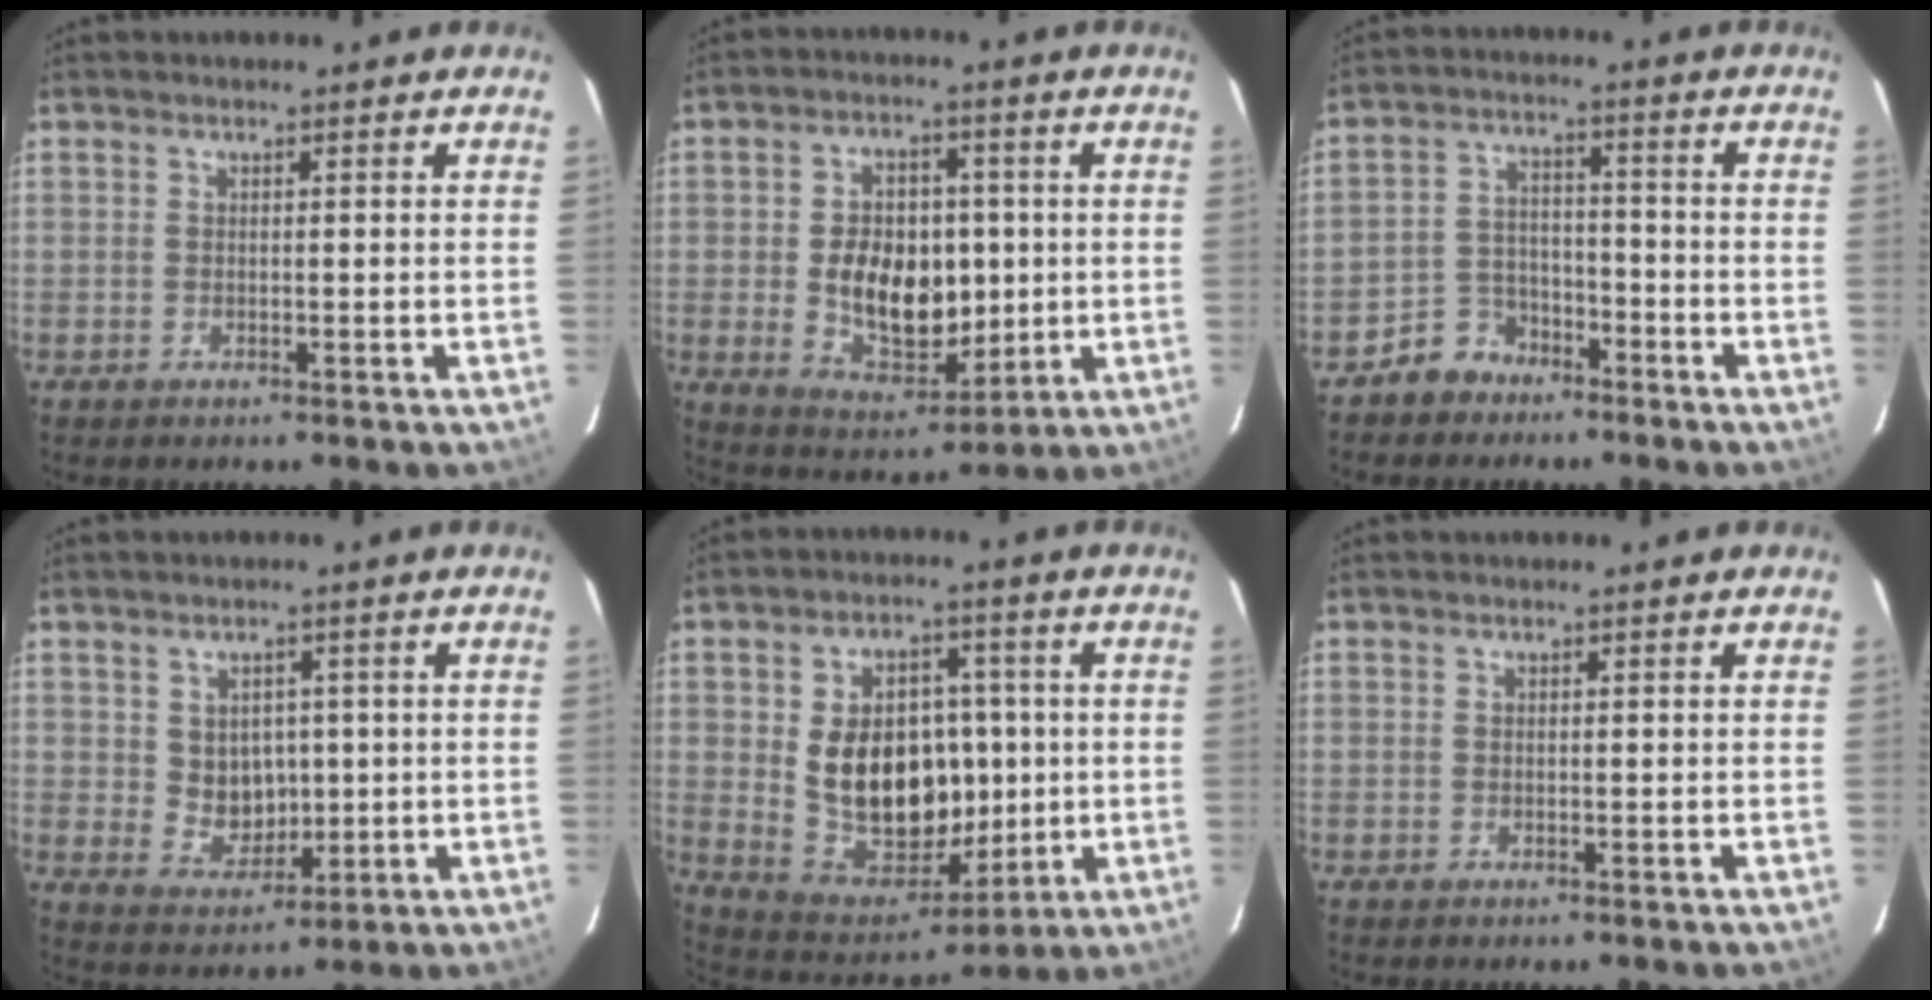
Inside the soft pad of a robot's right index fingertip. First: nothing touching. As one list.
[{"total": 13.5, "force": [-0.4, 9.0, 10.0], "torque": [-0.188, 0.005, 0.012]}, {"total": 6.7, "force": [-4.9, 4.5, 0.7], "torque": [-0.029, 0.026, -0.082]}, {"total": 6.3, "force": [0.7, 5.4, 3.1], "torque": [-0.055, 0.004, 0.027]}, {"total": 16.9, "force": [0.4, 12.4, 11.6], "torque": [-0.226, 0.008, 0.035]}, {"total": 0.0}]